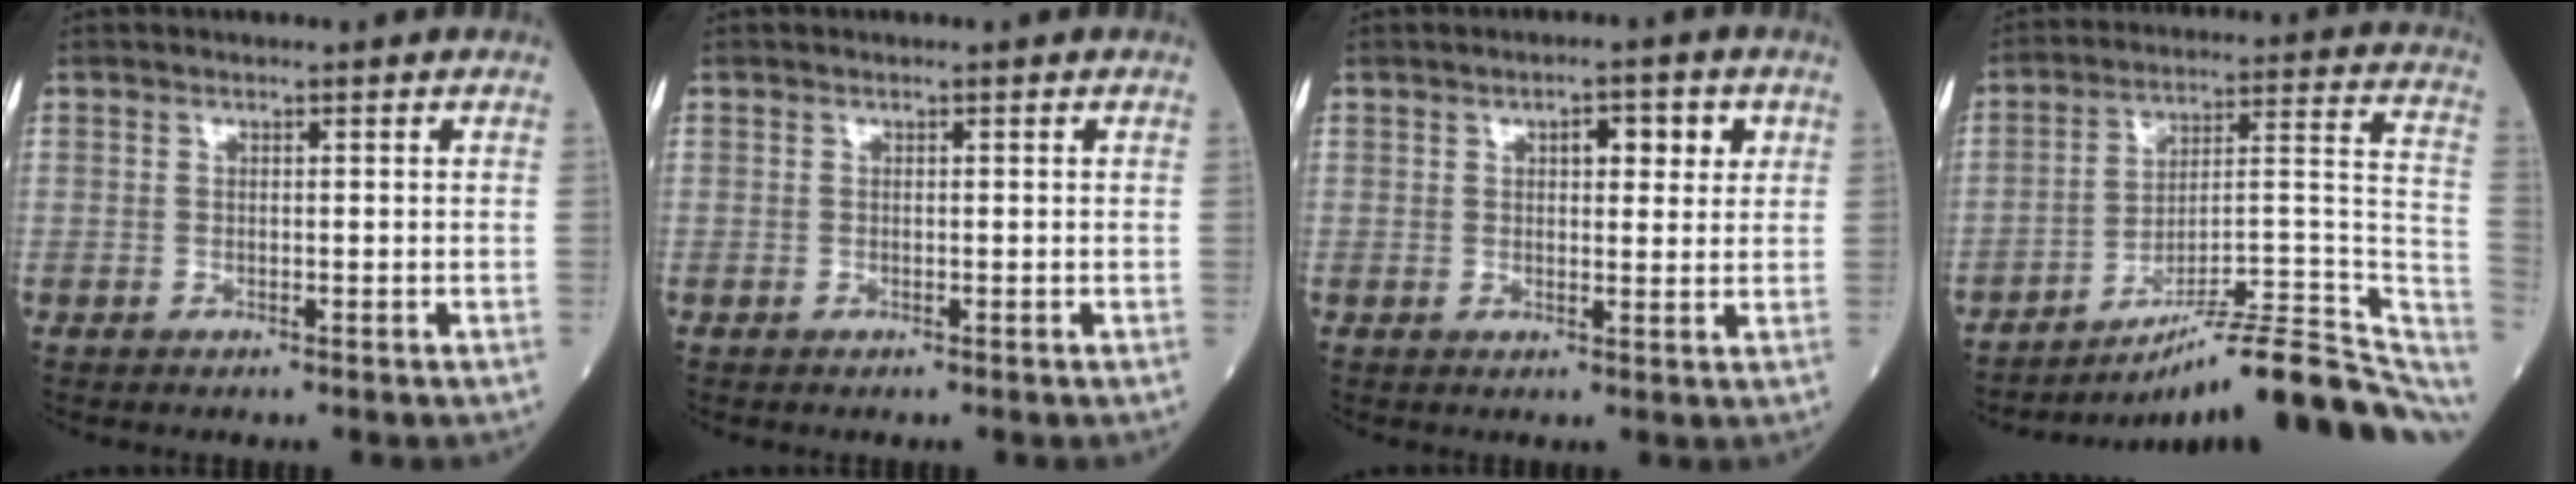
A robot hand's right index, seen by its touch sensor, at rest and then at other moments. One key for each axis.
{"total": 0.0}
{"total": 4.4, "fx": 1.8, "fy": 1.7, "fz": 3.7, "tx": -0.048, "ty": 0.008, "tz": 0.023}
{"total": 20.9, "fx": -16.2, "fy": 1.9, "fz": 13.1, "tx": -0.112, "ty": 0.037, "tz": -0.238}